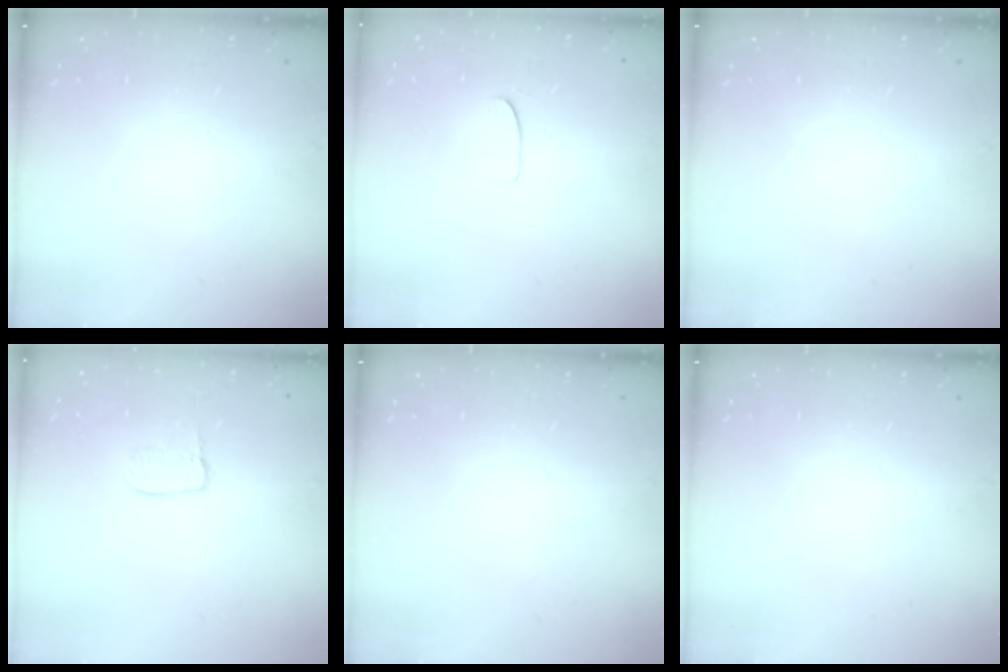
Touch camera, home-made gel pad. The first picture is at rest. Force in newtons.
{"total": 4.8, "press": 4.7, "slide": 0.6}
{"total": 0.0}
{"total": 6.8, "press": 6.8, "slide": 0.1}
{"total": 0.0}
{"total": 0.0}